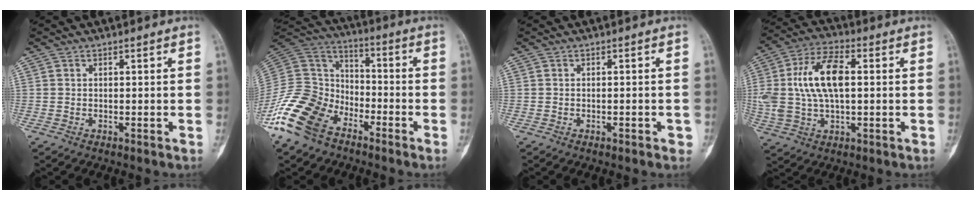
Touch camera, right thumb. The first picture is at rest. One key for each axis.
{"total": 17.9, "fx": -10.6, "fy": 11.2, "fz": 9.0, "tx": -0.185, "ty": 0.064, "tz": -0.212}
{"total": 1.9, "fx": -0.9, "fy": 0.8, "fz": 1.4, "tx": -0.020, "ty": 0.005, "tz": -0.007}
{"total": 14.5, "fx": 1.8, "fy": 7.4, "fz": 12.3, "tx": -0.253, "ty": 0.020, "tz": 0.035}